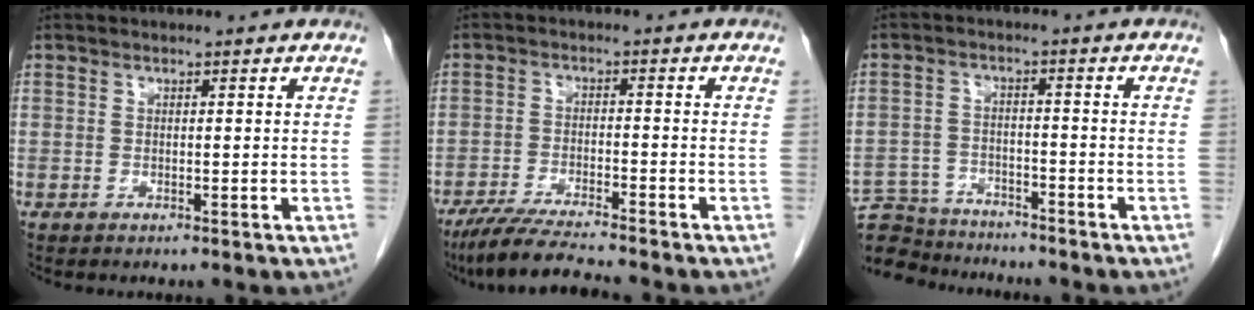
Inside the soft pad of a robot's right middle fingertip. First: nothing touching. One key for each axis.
{"total": 7.7, "fx": -6.8, "fy": -0.6, "fz": 3.5, "tx": -0.059, "ty": -0.026, "tz": -0.122}
{"total": 10.4, "fx": -9.9, "fy": 2.8, "fz": 1.5, "tx": -0.030, "ty": 0.010, "tz": -0.161}